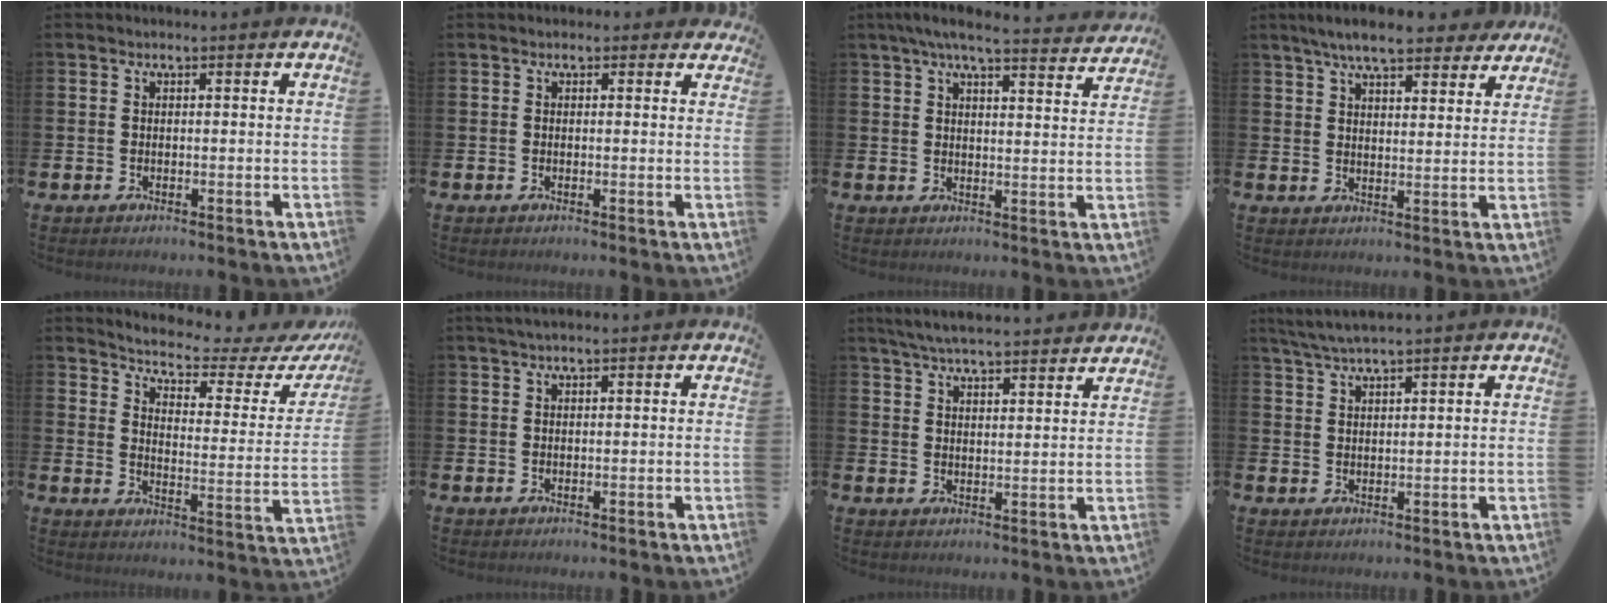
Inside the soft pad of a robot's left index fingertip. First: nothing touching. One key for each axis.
{"total": 0.6, "fx": 0.3, "fy": 0.5, "fz": 0.1, "tx": 0.002, "ty": 0.006, "tz": 0.003}
{"total": 5.8, "fx": 5.3, "fy": 0.2, "fz": 2.4, "tx": -0.052, "ty": -0.024, "tz": 0.091}
{"total": 7.8, "fx": 6.9, "fy": 1.6, "fz": 3.1, "tx": -0.068, "ty": -0.024, "tz": 0.123}
{"total": 4.4, "fx": 4.1, "fy": 0.8, "fz": 1.4, "tx": -0.044, "ty": -0.039, "tz": 0.059}
{"total": 1.2, "fx": 1.0, "fy": 0.0, "fz": 0.7, "tx": -0.018, "ty": 0.004, "tz": 0.018}
{"total": 5.7, "fx": 5.6, "fy": 0.2, "fz": 1.4, "tx": -0.041, "ty": -0.026, "tz": 0.100}
{"total": 3.6, "fx": 3.3, "fy": -0.1, "fz": 1.5, "tx": -0.044, "ty": -0.001, "tz": 0.062}